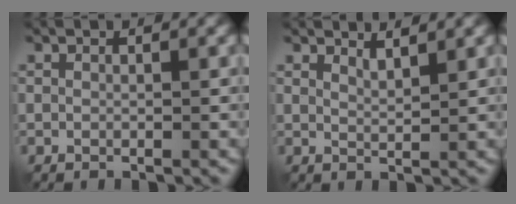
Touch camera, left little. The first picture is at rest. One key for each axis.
{"total": 1.8, "fx": 1.5, "fy": 0.4, "fz": 0.9, "tx": -0.009, "ty": 0.001, "tz": 0.026}